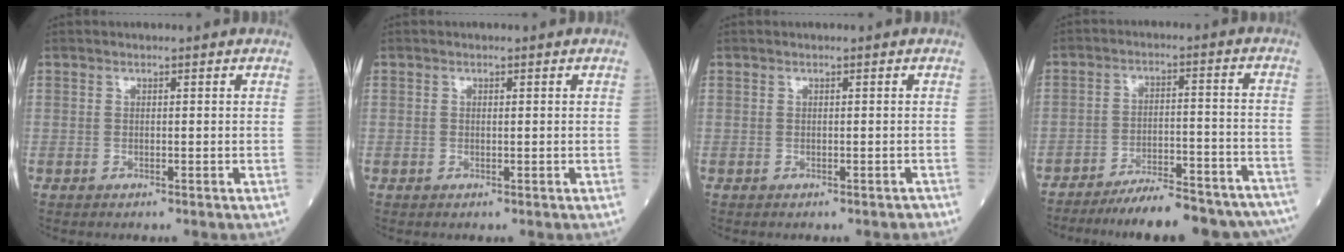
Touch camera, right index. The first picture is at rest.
{"total": 0.5, "force": [0.0, 0.2, 0.5], "torque": [-0.012, 0.000, 0.001]}
{"total": 1.0, "force": [-0.9, 0.4, 0.4], "torque": [-0.006, -0.001, -0.010]}
{"total": 20.3, "force": [-18.4, 3.1, 8.1], "torque": [-0.063, 0.012, -0.249]}